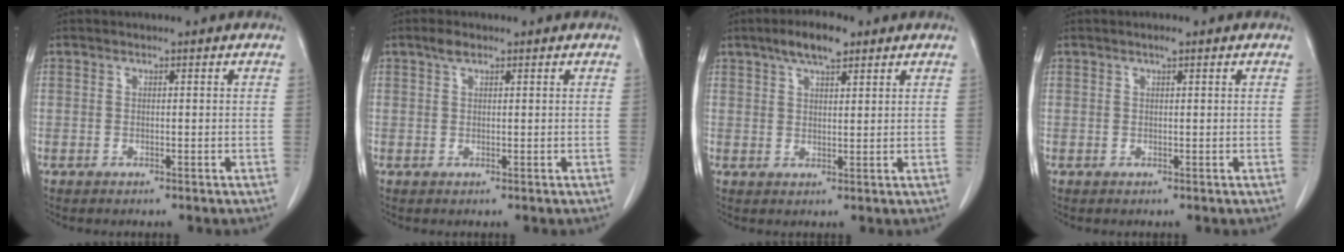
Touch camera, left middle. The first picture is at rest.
{"total": 1.5, "force": [1.0, 0.6, 0.9], "torque": [-0.019, 0.008, 0.018]}
{"total": 5.7, "force": [3.8, 1.6, 4.0], "torque": [-0.074, 0.011, 0.064]}
{"total": 0.7, "force": [0.5, 0.1, 0.5], "torque": [-0.011, 0.001, 0.008]}